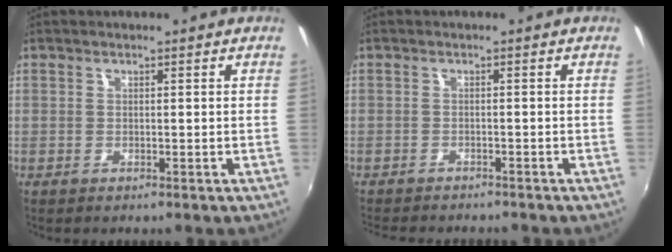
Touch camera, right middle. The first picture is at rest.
{"total": 5.6, "force": [-5.2, 1.1, 1.8], "torque": [-0.050, -0.016, -0.078]}